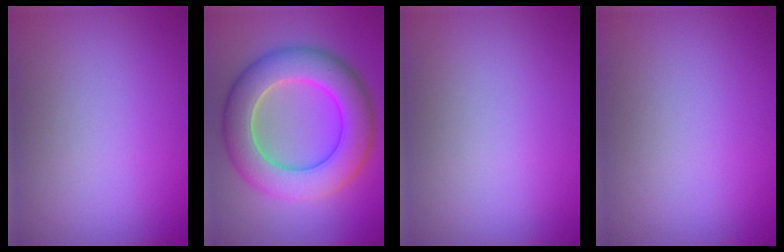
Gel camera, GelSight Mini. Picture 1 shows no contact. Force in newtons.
{"total": 9.4, "press": 9.4, "slide": 0.2}
{"total": 0.0}
{"total": 0.0}